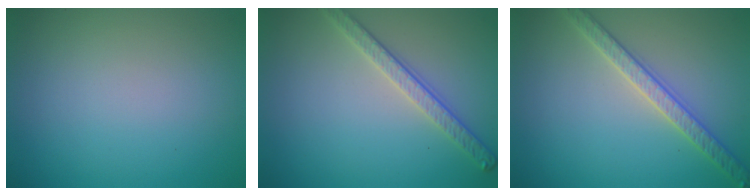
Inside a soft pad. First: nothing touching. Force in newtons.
{"total": 2.8, "press": 2.7, "slide": 0.8}
{"total": 3.2, "press": 3.1, "slide": 0.7}